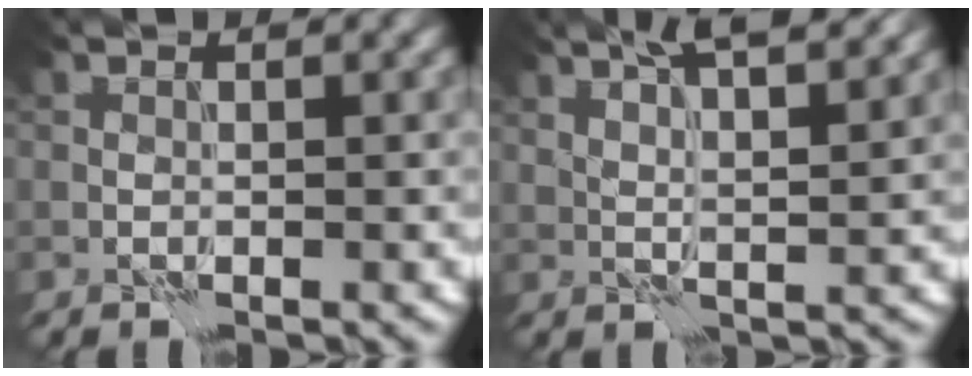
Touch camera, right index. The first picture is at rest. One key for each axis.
{"total": 7.4, "fx": 5.1, "fy": 2.2, "fz": 4.9, "tx": -0.054, "ty": 0.023, "tz": 0.050}